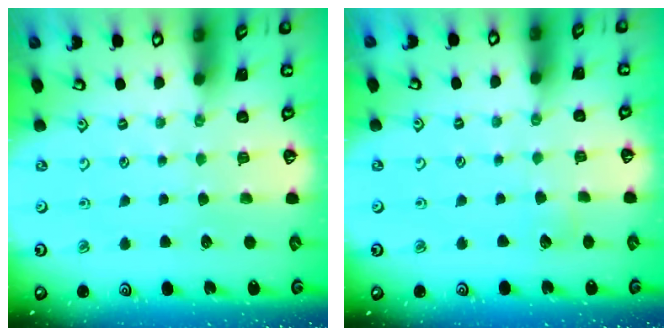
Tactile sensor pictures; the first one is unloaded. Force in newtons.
{"total": 2.9, "press": 2.9, "slide": 0.4}